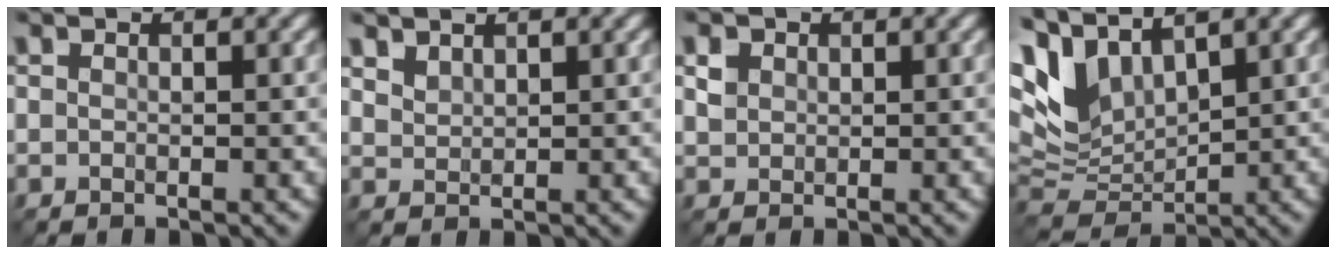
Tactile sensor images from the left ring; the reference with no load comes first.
{"total": 1.5, "force": [1.4, 0.5, 0.4], "torque": [-0.013, 0.001, 0.032]}
{"total": 1.4, "force": [0.6, 1.2, 0.4], "torque": [-0.009, 0.001, 0.013]}
{"total": 6.5, "force": [3.2, 3.5, 4.5], "torque": [-0.110, 0.002, 0.065]}